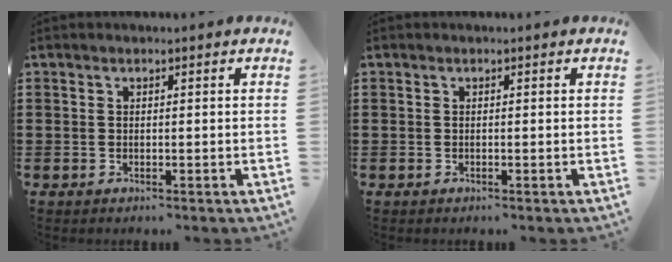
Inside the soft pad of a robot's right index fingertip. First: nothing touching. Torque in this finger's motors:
{"motor_torque": [0.31, 0.31, 0.00, 0.00]}